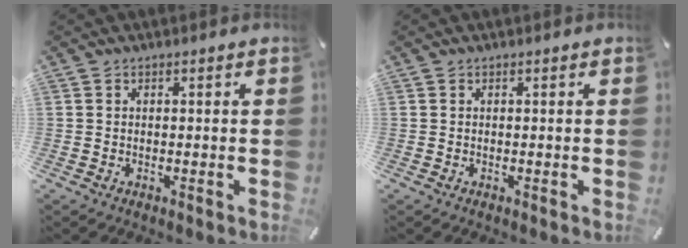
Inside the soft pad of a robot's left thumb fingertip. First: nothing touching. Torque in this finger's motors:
{"motor_torque": [-0.05, -0.01, -0.02, 0.01, 0.00]}